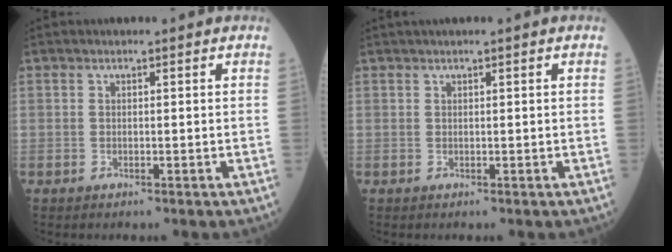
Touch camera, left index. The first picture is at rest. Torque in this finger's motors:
{"motor_torque": [0.20, -0.27, 0.30, 0.08]}